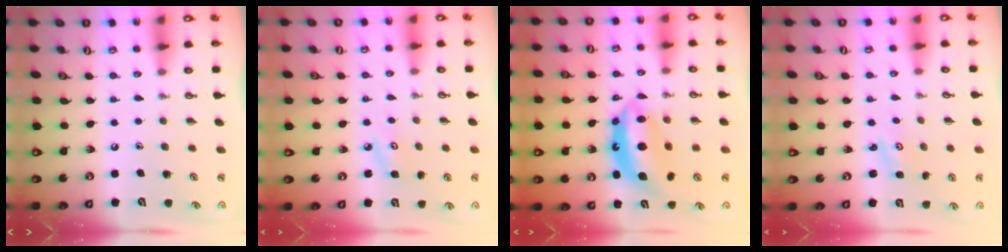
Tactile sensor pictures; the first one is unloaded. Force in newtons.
{"total": 4.0, "press": 3.9, "slide": 0.3}
{"total": 12.2, "press": 12.1, "slide": 1.3}
{"total": 1.7, "press": 1.6, "slide": 0.3}